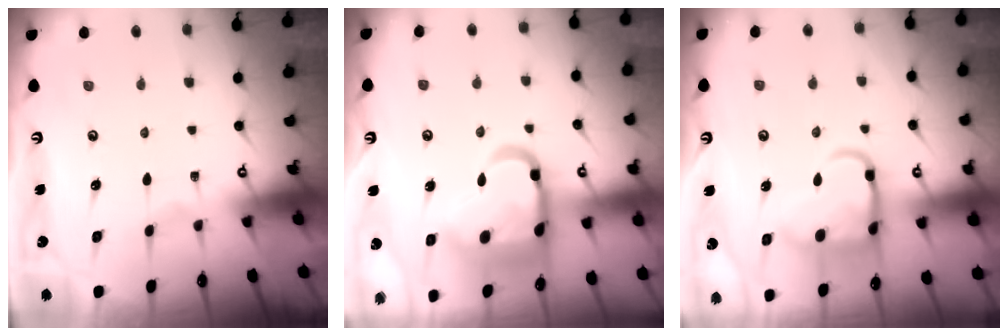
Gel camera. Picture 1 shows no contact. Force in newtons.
{"total": 21.6, "press": 21.5, "slide": 1.9}
{"total": 14.1, "press": 14.1, "slide": 1.6}